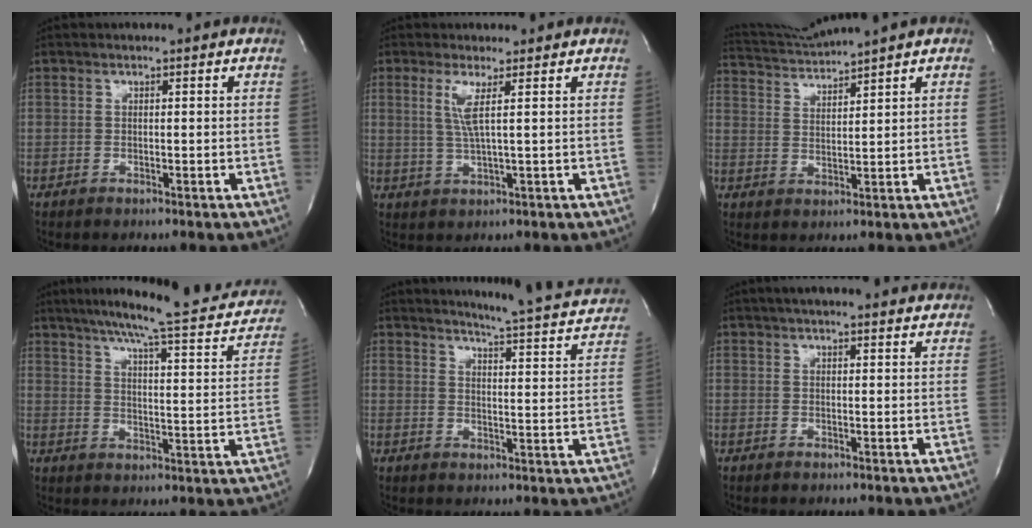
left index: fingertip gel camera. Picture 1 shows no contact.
{"total": 3.4, "force": [1.0, -0.5, 3.2], "torque": [-0.073, -0.008, 0.022]}
{"total": 5.7, "force": [5.3, -2.0, 0.5], "torque": [-0.025, -0.001, 0.110]}
{"total": 22.1, "force": [18.8, 3.1, 11.1], "torque": [-0.154, -0.020, 0.234]}
{"total": 15.9, "force": [15.1, 0.7, 4.9], "torque": [-0.068, -0.064, 0.165]}
{"total": 14.0, "force": [12.7, 1.9, 5.8], "torque": [-0.079, 0.027, 0.154]}